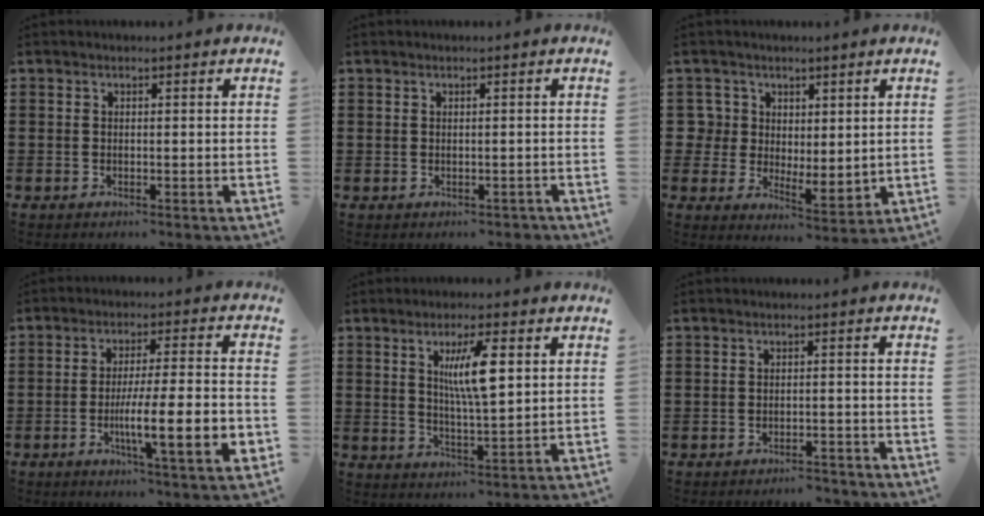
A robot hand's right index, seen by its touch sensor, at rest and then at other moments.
{"total": 0.8, "force": [-0.1, 0.8, 0.1], "torque": [-0.005, 0.003, -0.003]}
{"total": 4.9, "force": [2.7, 4.1, 0.7], "torque": [-0.030, 0.002, 0.051]}
{"total": 12.0, "force": [-3.5, 1.9, 11.3], "torque": [-0.206, -0.012, -0.062]}
{"total": 7.4, "force": [2.2, 1.6, 6.9], "torque": [-0.129, 0.003, 0.032]}
{"total": 2.5, "force": [-2.5, 0.0, 0.3], "torque": [-0.011, -0.001, -0.051]}